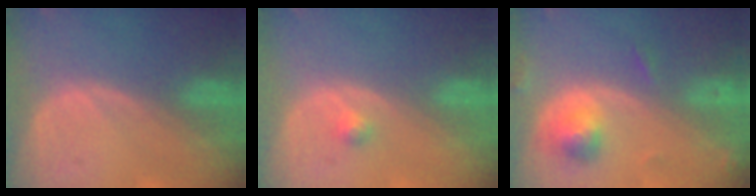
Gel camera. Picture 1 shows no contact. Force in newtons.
{"total": 1.3, "press": 1.1, "slide": 0.7}
{"total": 4.4, "press": 4.4, "slide": 0.6}